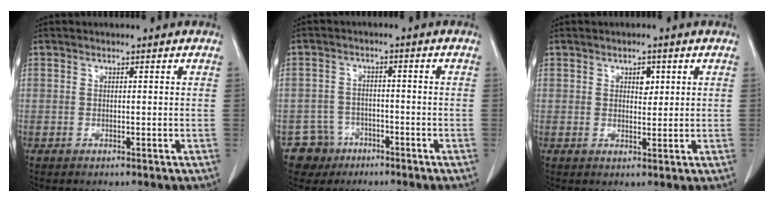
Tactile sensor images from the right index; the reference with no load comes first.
{"total": 5.1, "force": [-3.2, 4.0, -0.3], "torque": [0.009, 0.010, -0.053]}
{"total": 2.1, "force": [0.8, 1.3, 1.5], "torque": [-0.018, -0.001, 0.012]}